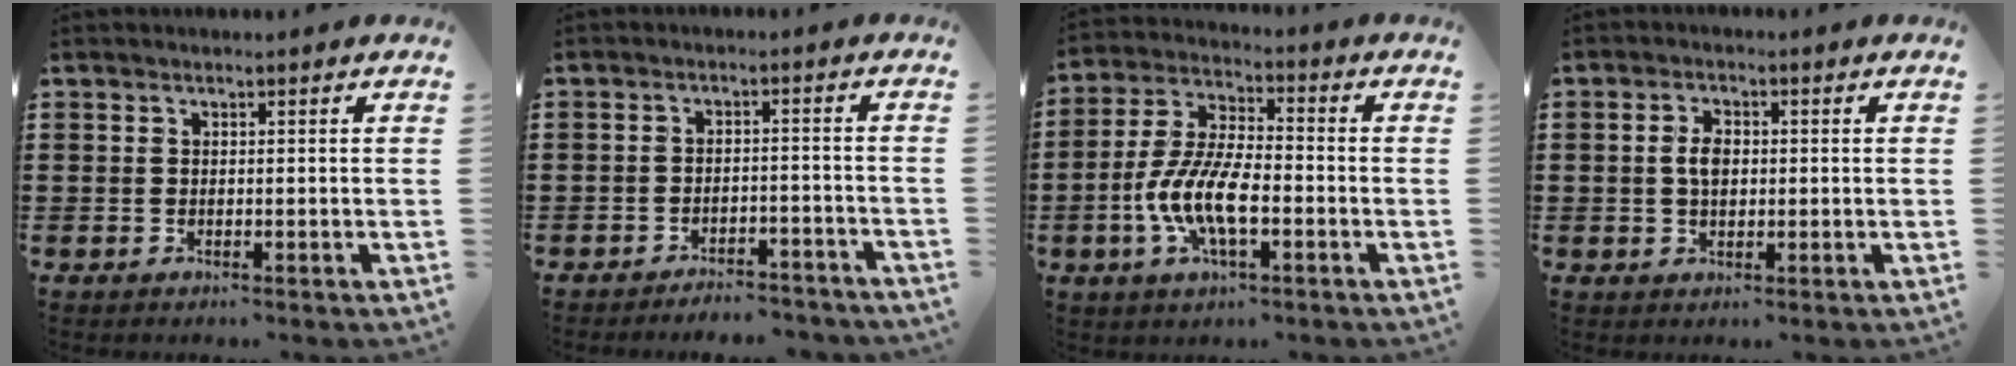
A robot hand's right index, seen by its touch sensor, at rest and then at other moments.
{"total": 3.4, "force": [-3.4, 0.2, 0.2], "torque": [-0.008, 0.002, -0.071]}
{"total": 9.7, "force": [-3.2, 3.7, 8.4], "torque": [-0.195, -0.009, -0.066]}
{"total": 3.5, "force": [0.2, 2.0, 2.9], "torque": [-0.066, 0.005, 0.000]}